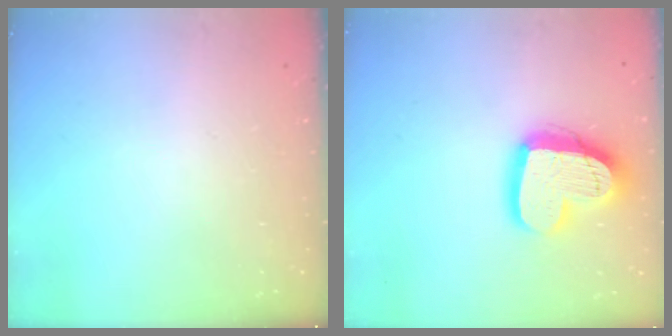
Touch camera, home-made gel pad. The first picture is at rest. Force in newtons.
{"total": 18.4, "press": 18.3, "slide": 1.6}